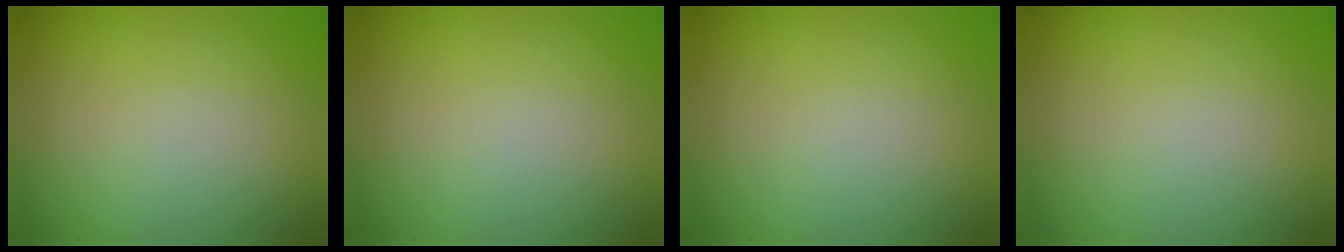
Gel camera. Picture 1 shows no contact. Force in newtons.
{"total": 0.0}
{"total": 0.0}
{"total": 0.0}